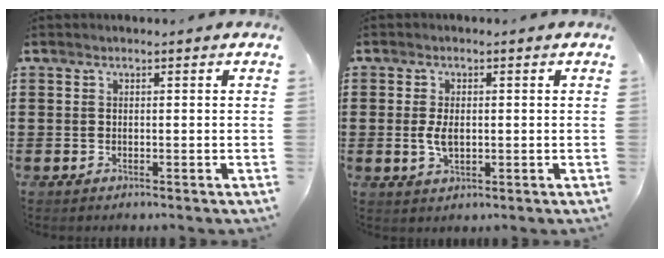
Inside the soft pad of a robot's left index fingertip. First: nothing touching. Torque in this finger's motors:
{"motor_torque": [0.48, 0.46, 0.17, 0.05]}